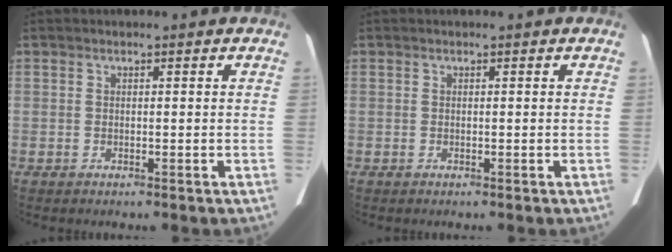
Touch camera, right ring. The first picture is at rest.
{"total": 0.0}